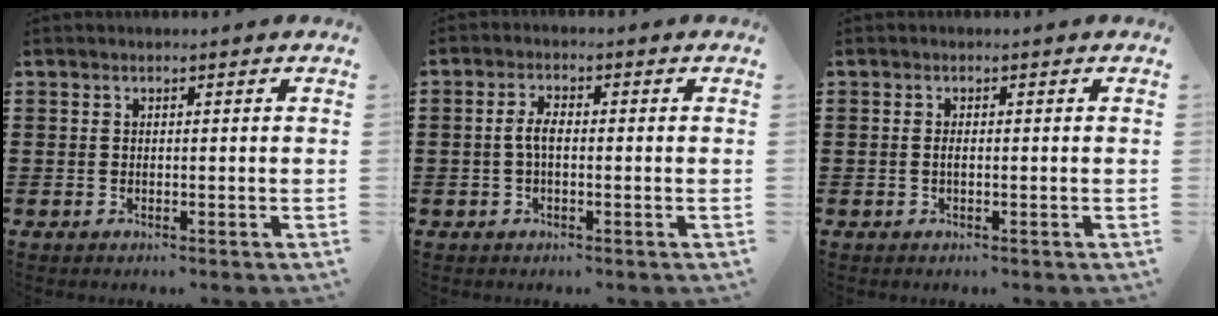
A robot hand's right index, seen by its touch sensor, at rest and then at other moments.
{"total": 3.1, "force": [-0.4, 1.2, 2.8], "torque": [-0.067, -0.001, -0.013]}
{"total": 0.7, "force": [-0.2, 0.2, 0.7], "torque": [-0.014, -0.003, -0.003]}